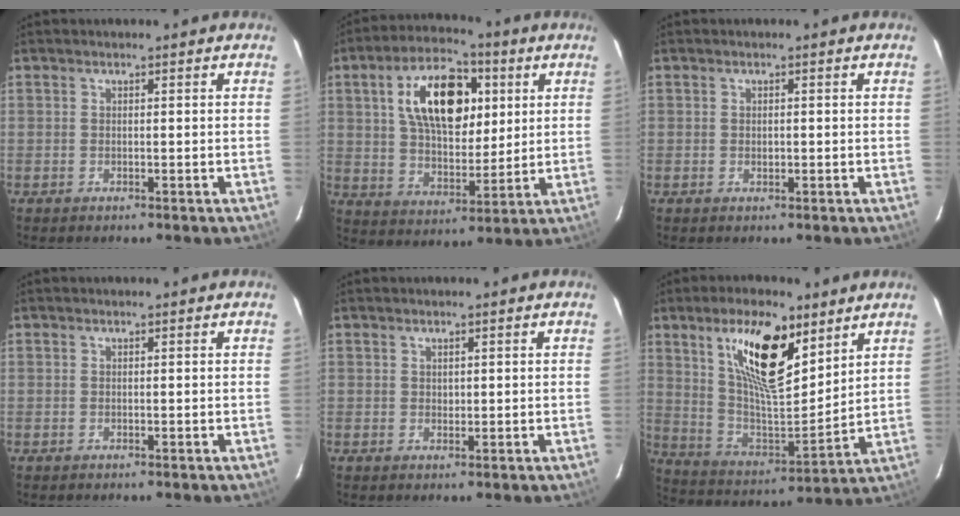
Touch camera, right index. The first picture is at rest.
{"total": 15.6, "force": [5.1, 8.6, 12.0], "torque": [-0.204, 0.023, 0.089]}
{"total": 0.9, "force": [-0.1, 0.6, 0.7], "torque": [-0.010, 0.003, -0.001]}
{"total": 0.0}
{"total": 0.9, "force": [0.4, 0.1, -0.8], "torque": [0.017, 0.002, 0.006]}
{"total": 17.1, "force": [9.9, 6.3, 12.5], "torque": [-0.221, -0.003, 0.188]}